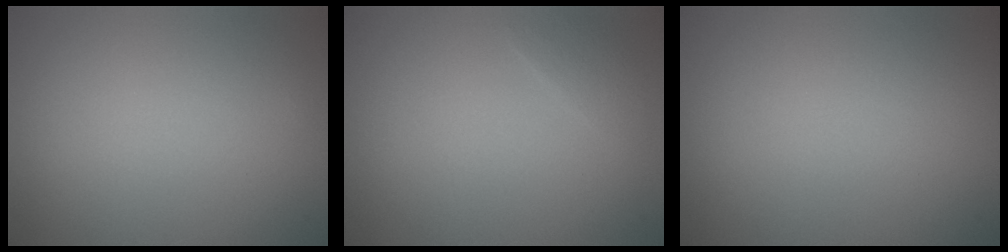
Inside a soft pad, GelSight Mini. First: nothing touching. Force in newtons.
{"total": 0.9, "press": 0.9, "slide": 0.0}
{"total": 0.0}